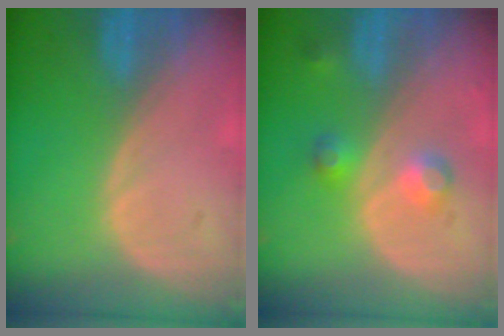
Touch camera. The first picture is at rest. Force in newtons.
{"total": 3.8, "press": 3.8, "slide": 0.1}